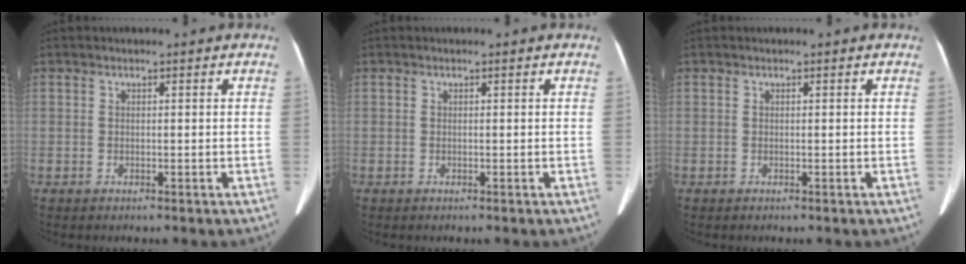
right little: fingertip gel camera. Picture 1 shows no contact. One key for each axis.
{"total": 0.0}
{"total": 0.0}